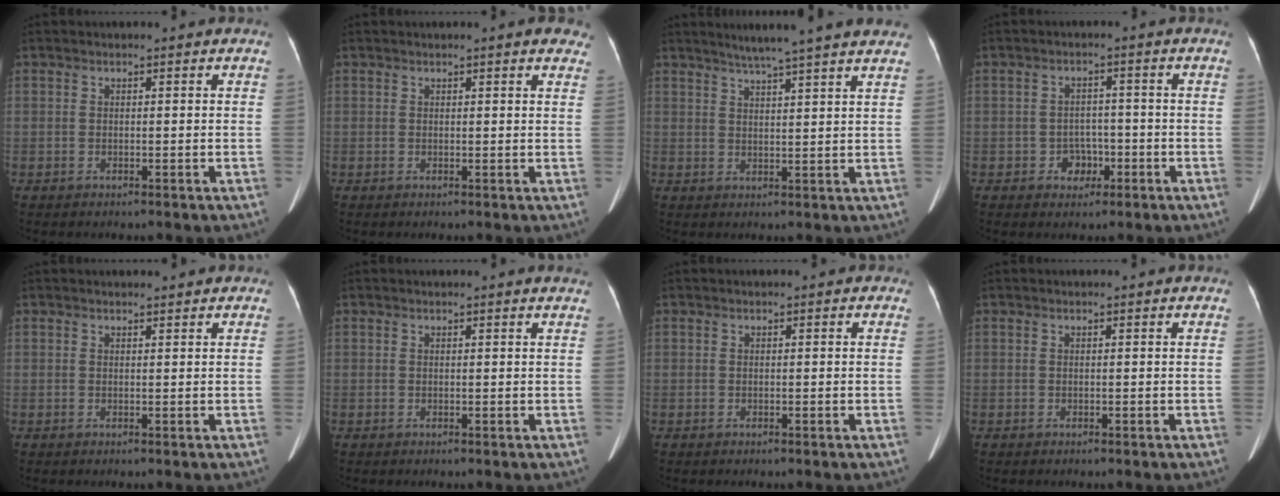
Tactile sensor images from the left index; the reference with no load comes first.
{"total": 4.2, "force": [3.3, 0.8, 2.3], "torque": [-0.016, 0.007, 0.026]}
{"total": 11.7, "force": [9.9, -0.5, 6.3], "torque": [-0.092, 0.019, 0.118]}
{"total": 3.5, "force": [-1.6, 2.8, 1.4], "torque": [-0.021, 0.008, -0.019]}
{"total": 1.8, "force": [1.6, 0.5, 0.7], "torque": [-0.012, 0.009, 0.020]}
{"total": 2.1, "force": [2.0, -0.2, 0.6], "torque": [-0.013, 0.000, 0.013]}
{"total": 0.0}
{"total": 0.0}